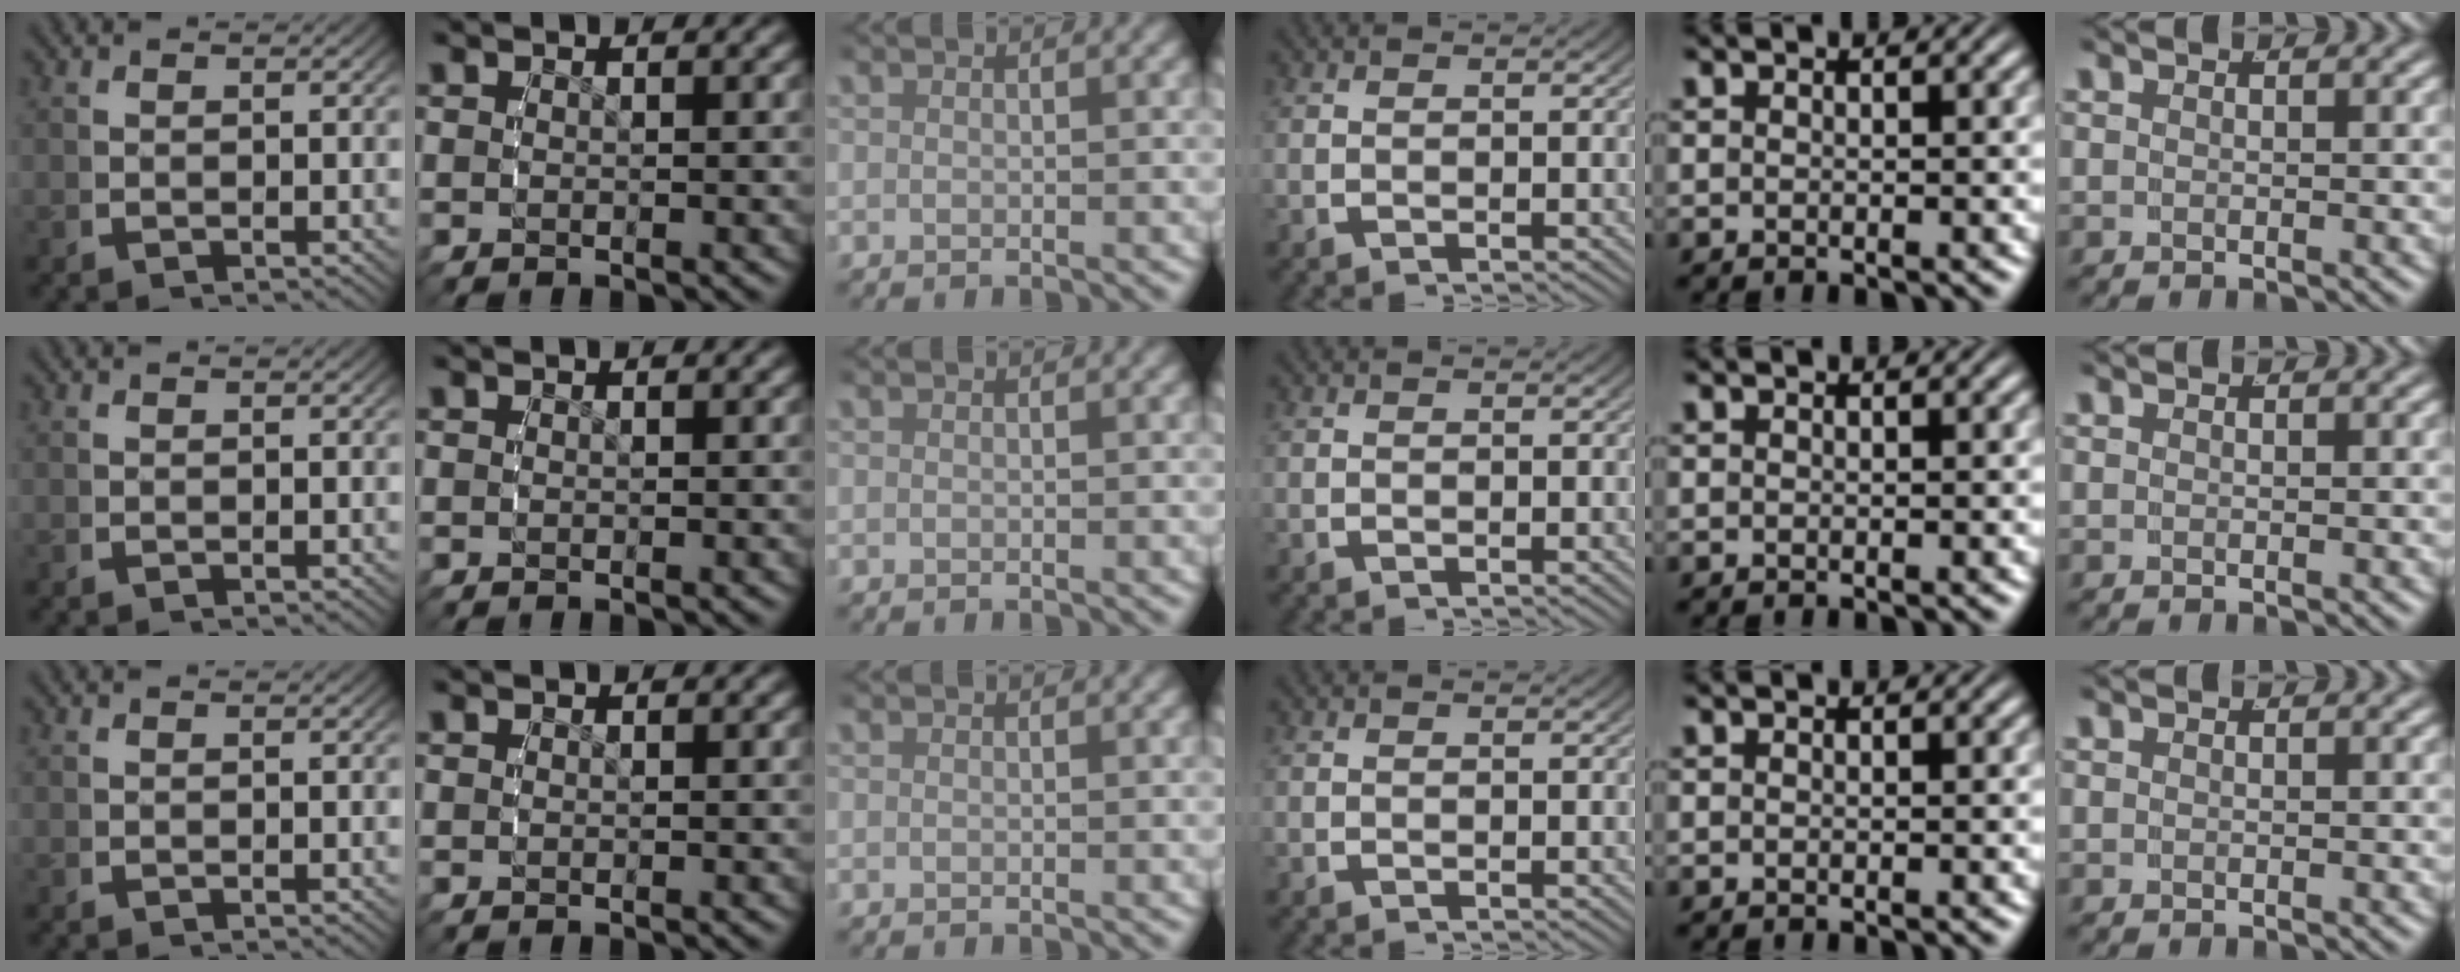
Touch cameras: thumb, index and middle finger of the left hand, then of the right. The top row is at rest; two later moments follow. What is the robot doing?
{"motion": "reach", "object": "string"}